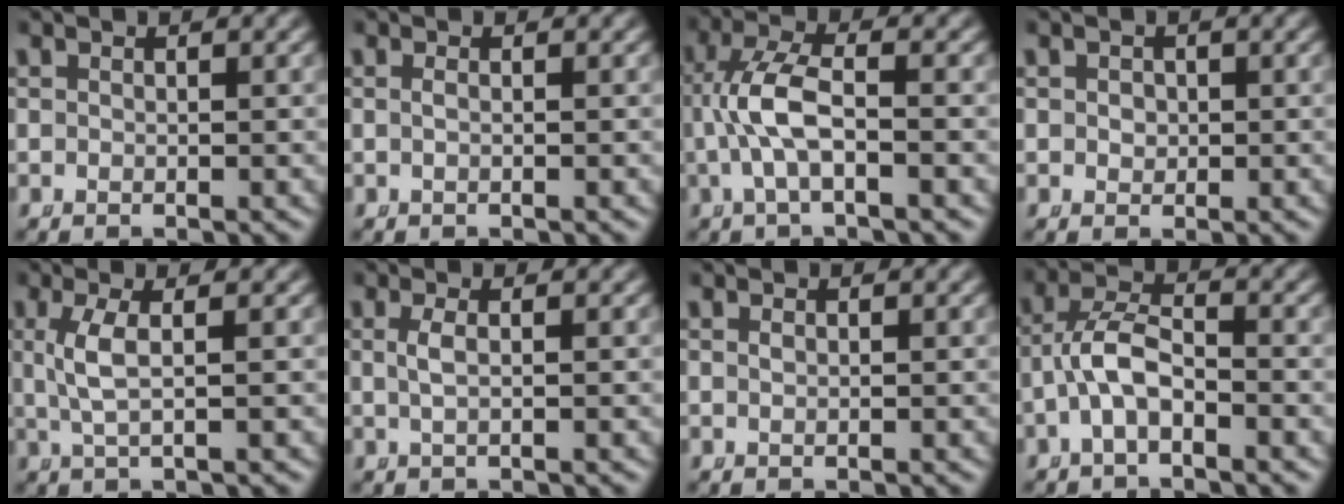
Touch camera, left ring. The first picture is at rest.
{"total": 0.6, "force": [-0.3, -0.4, 0.3], "torque": [-0.011, -0.008, 0.000]}
{"total": 4.2, "force": [-0.2, 1.5, 3.9], "torque": [-0.094, -0.002, -0.002]}
{"total": 1.0, "force": [0.1, 0.9, 0.4], "torque": [-0.008, -0.008, 0.006]}
{"total": 2.5, "force": [0.2, 0.1, 2.5], "torque": [-0.061, -0.003, 0.012]}
{"total": 1.2, "force": [-0.1, -0.2, 1.2], "torque": [-0.033, -0.007, 0.006]}
{"total": 0.0}
{"total": 3.4, "force": [-1.2, 1.7, 2.7], "torque": [-0.063, -0.006, -0.020]}